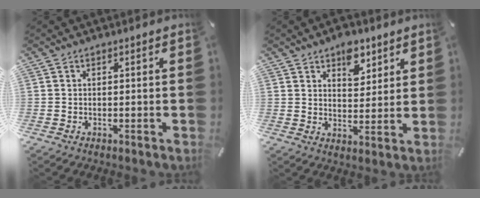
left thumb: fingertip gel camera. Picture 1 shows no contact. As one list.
[{"total": 7.4, "force": [4.7, 4.6, 3.4], "torque": [-0.027, -0.021, 0.077]}]